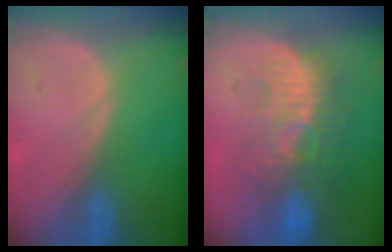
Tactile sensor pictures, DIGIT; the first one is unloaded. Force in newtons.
{"total": 10.0, "press": 9.2, "slide": 3.8}